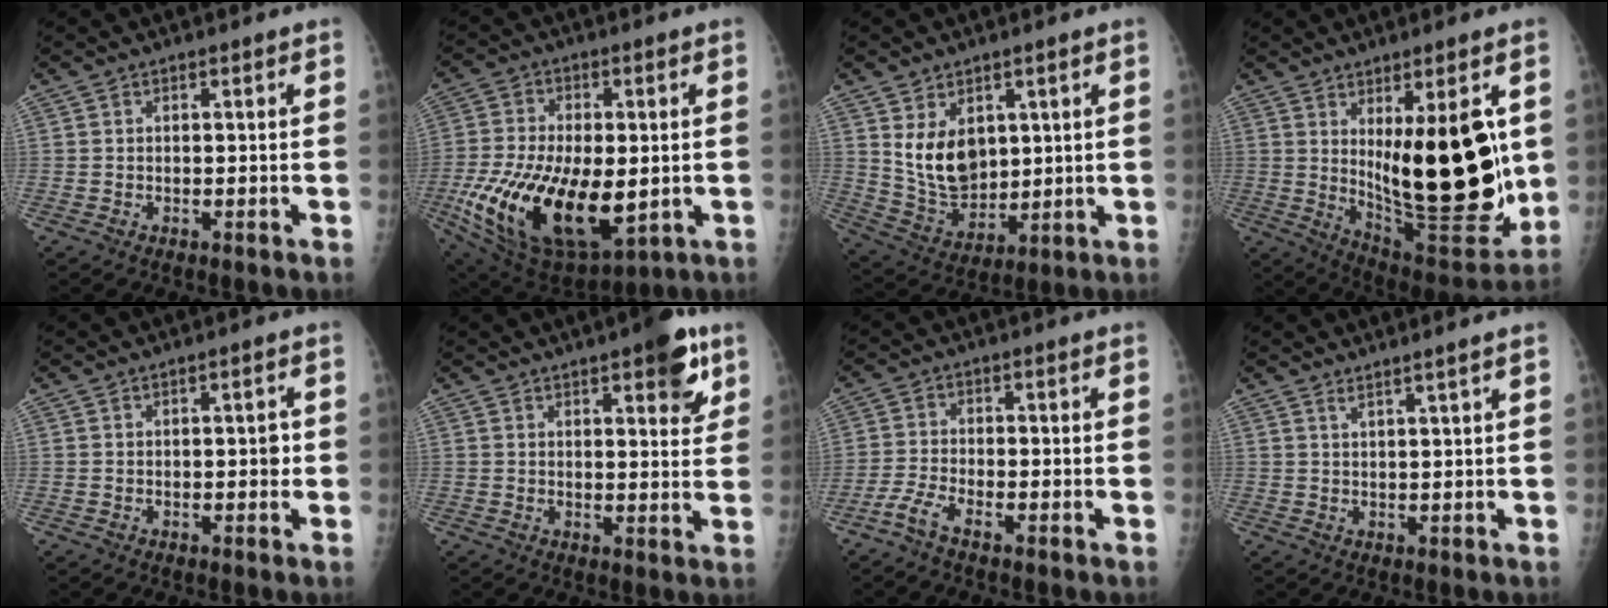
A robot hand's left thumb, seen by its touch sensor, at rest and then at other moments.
{"total": 25.4, "force": [-4.9, 13.1, 21.2], "torque": [-0.423, -0.030, -0.059]}
{"total": 10.4, "force": [3.0, 7.2, 6.8], "torque": [-0.087, -0.030, 0.079]}
{"total": 25.2, "force": [2.8, 8.6, 23.6], "torque": [-0.322, -0.065, 0.061]}
{"total": 1.9, "force": [-0.1, 1.0, 1.6], "torque": [-0.008, 0.003, -0.006]}
{"total": 8.5, "force": [4.7, 2.9, 6.5], "torque": [-0.063, -0.019, 0.057]}
{"total": 3.6, "force": [-2.7, 0.5, 2.3], "torque": [-0.063, 0.009, -0.063]}
{"total": 2.1, "force": [1.5, -0.9, 1.1], "torque": [-0.029, -0.021, 0.032]}